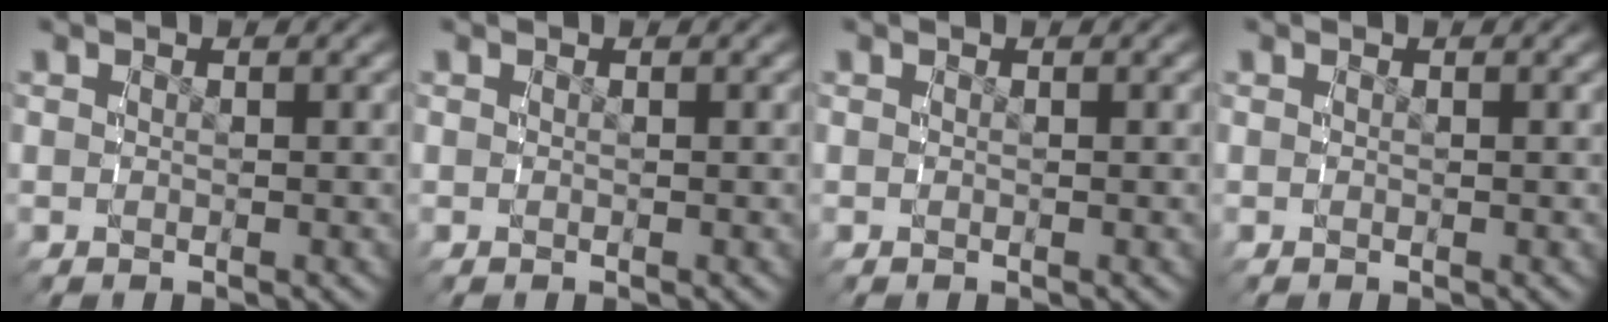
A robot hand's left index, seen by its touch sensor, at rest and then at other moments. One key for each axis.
{"total": 0.0}
{"total": 0.0}
{"total": 0.0}